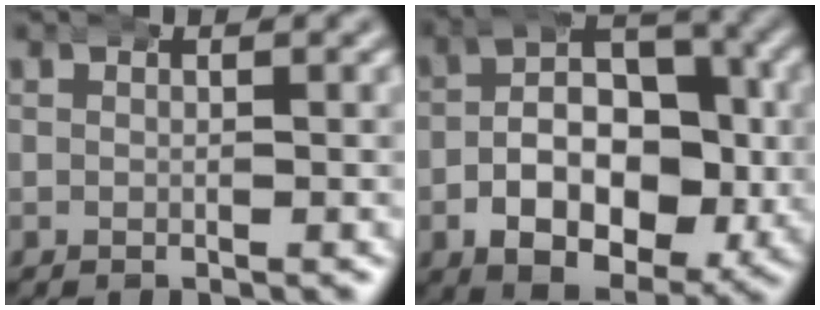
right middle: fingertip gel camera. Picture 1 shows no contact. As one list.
[{"total": 10.0, "force": [-1.7, 6.8, 7.1], "torque": [-0.104, -0.011, -0.031]}]